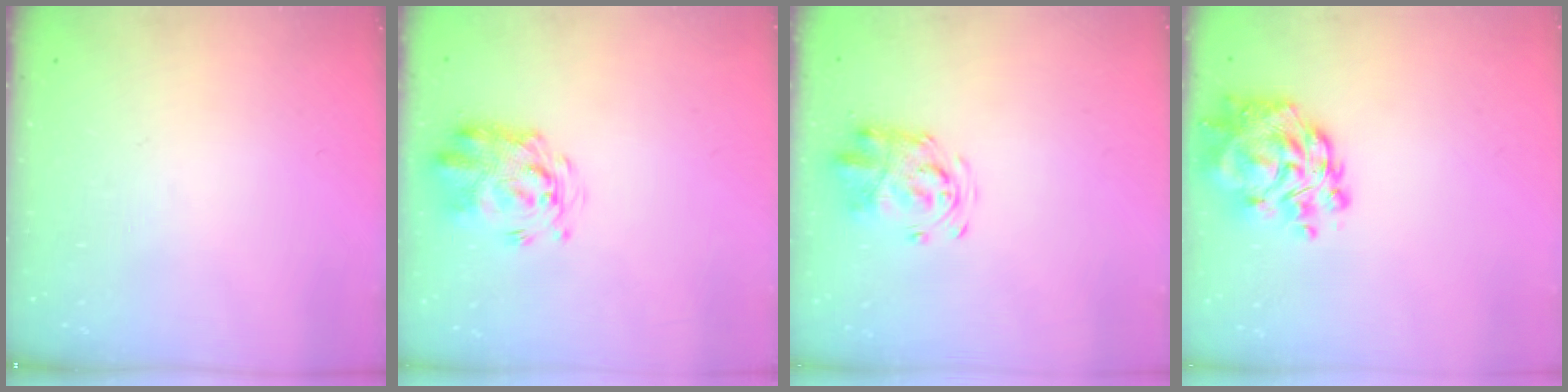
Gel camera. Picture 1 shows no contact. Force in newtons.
{"total": 3.8, "press": 3.7, "slide": 0.7}
{"total": 4.0, "press": 3.9, "slide": 0.6}
{"total": 11.3, "press": 10.8, "slide": 3.4}